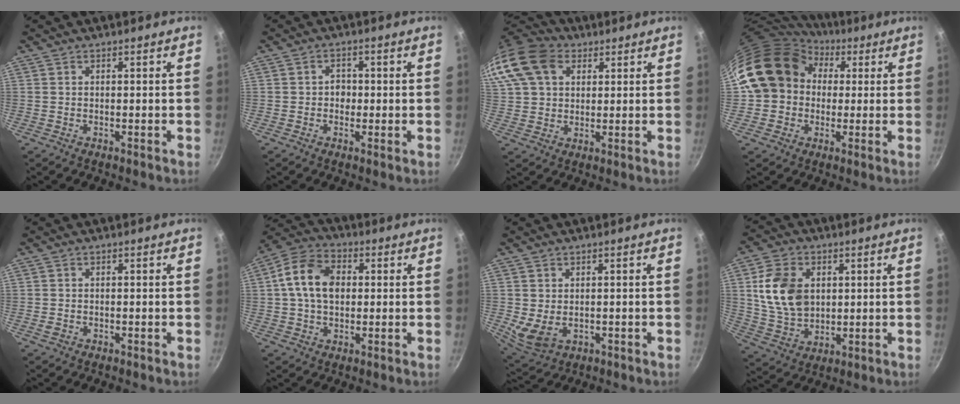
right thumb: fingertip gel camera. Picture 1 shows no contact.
{"total": 2.8, "force": [-0.2, 2.4, 1.5], "torque": [-0.009, 0.002, -0.007]}
{"total": 19.4, "force": [7.6, 14.2, 10.7], "torque": [-0.248, 0.032, 0.133]}
{"total": 15.4, "force": [3.1, 13.2, 7.3], "torque": [-0.104, 0.033, 0.046]}
{"total": 1.1, "force": [-0.4, 0.9, 0.5], "torque": [-0.009, 0.000, -0.008]}
{"total": 11.6, "force": [1.4, 8.2, 8.1], "torque": [-0.128, 0.017, 0.011]}
{"total": 5.6, "force": [-0.2, 4.0, 3.9], "torque": [-0.066, -0.014, 0.012]}
{"total": 13.1, "force": [2.5, 9.6, 8.6], "torque": [-0.141, -0.013, 0.055]}